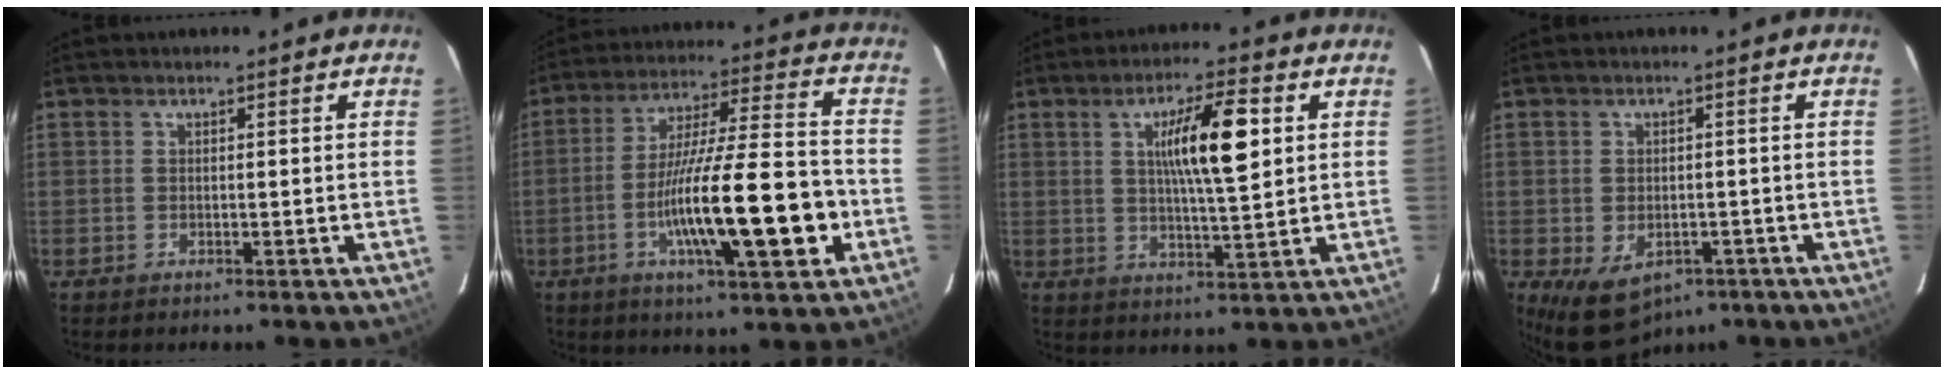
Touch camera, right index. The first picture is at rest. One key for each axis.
{"total": 18.3, "fx": -5.1, "fy": 1.8, "fz": 17.5, "tx": -0.298, "ty": -0.004, "tz": -0.080}
{"total": 10.2, "fx": 2.6, "fy": 1.2, "fz": 9.8, "tx": -0.168, "ty": 0.005, "tz": 0.044}
{"total": 8.6, "fx": -4.6, "fy": 5.5, "fz": 4.7, "tx": -0.080, "ty": 0.000, "tz": -0.057}